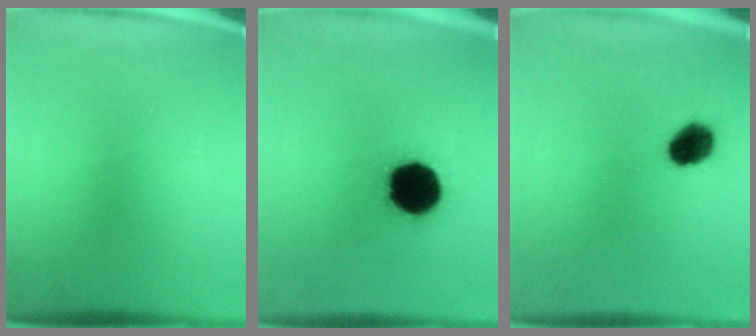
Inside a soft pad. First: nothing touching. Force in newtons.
{"total": 18.7}
{"total": 7.0}